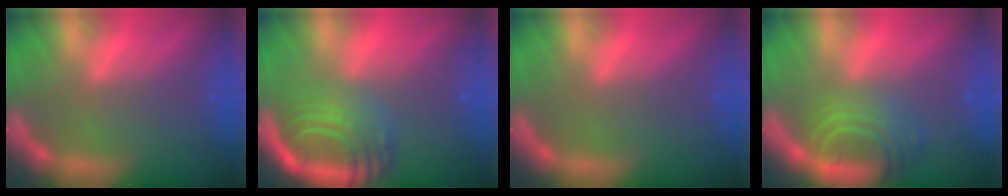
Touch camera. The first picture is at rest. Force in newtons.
{"total": 10.1}
{"total": 0.0}
{"total": 7.0}